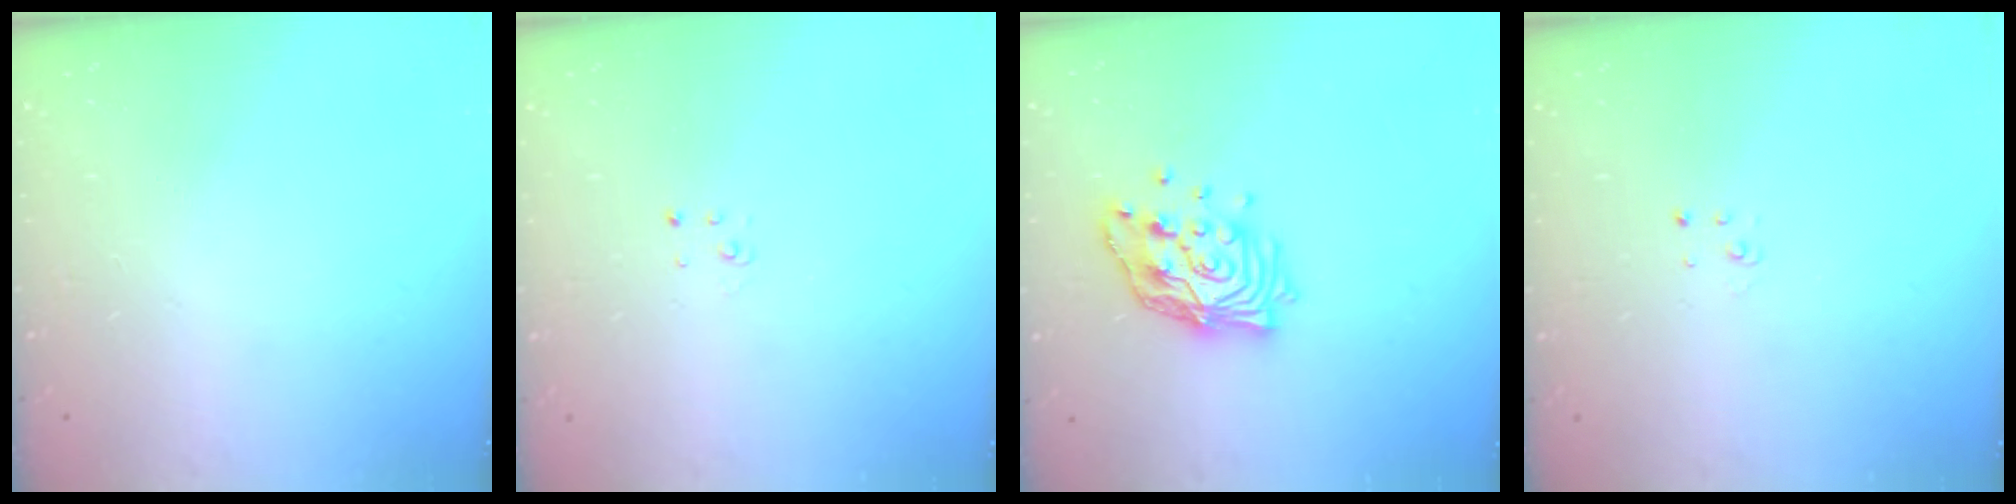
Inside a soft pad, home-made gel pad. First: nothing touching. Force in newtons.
{"total": 2.0, "press": 2.0, "slide": 0.2}
{"total": 14.3, "press": 14.2, "slide": 1.4}
{"total": 2.0, "press": 2.0, "slide": 0.2}